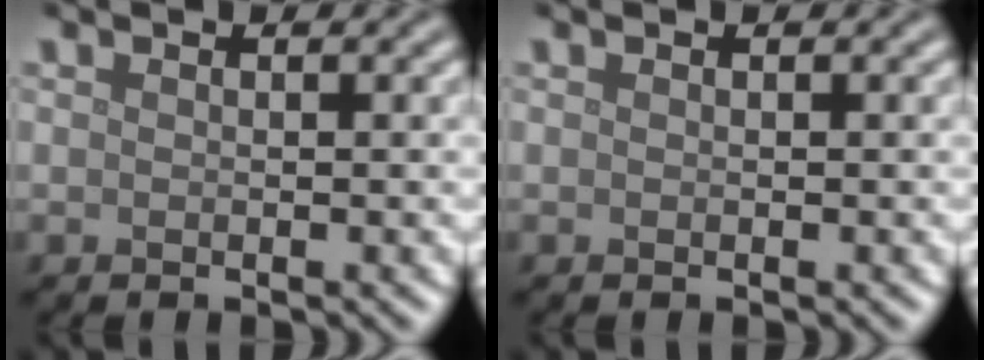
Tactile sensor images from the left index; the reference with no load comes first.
{"total": 0.0}